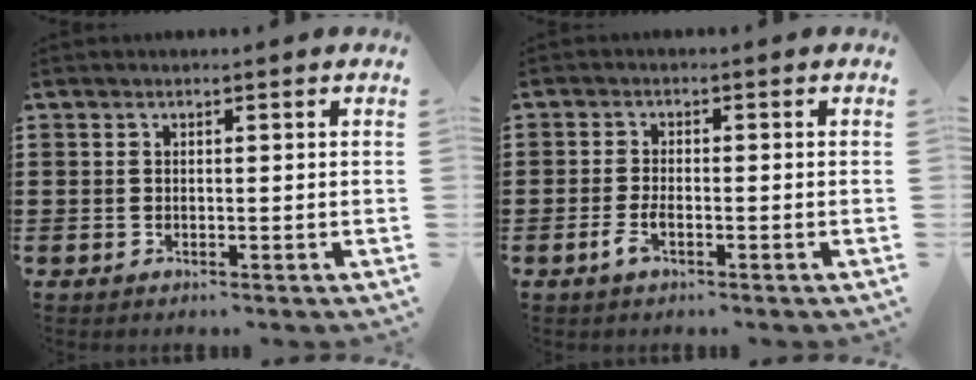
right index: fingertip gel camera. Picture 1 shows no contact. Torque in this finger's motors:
{"motor_torque": [1.10, 1.04, 0.08, 0.05]}